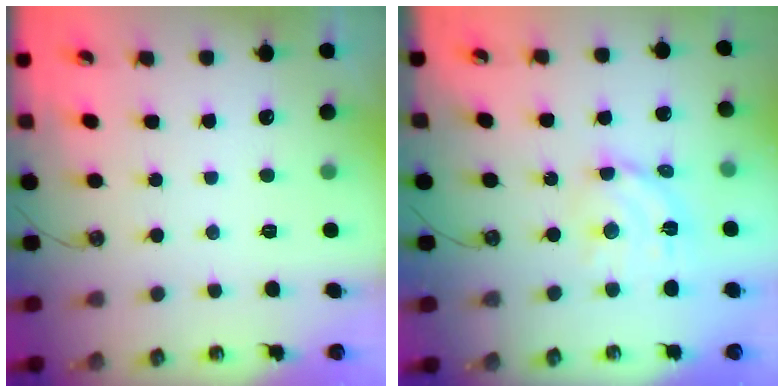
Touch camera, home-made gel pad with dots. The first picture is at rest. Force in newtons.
{"total": 10.9, "press": 10.9, "slide": 0.8}